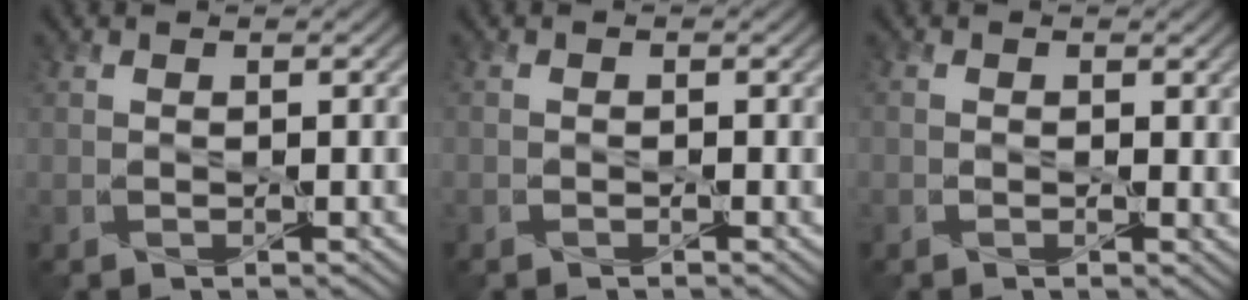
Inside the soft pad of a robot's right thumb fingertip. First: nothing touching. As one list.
[{"total": 0.6, "force": [-0.5, 0.4, 0.1], "torque": [-0.001, 0.001, -0.012]}, {"total": 2.0, "force": [0.3, 1.5, 1.3], "torque": [-0.023, -0.002, 0.001]}]